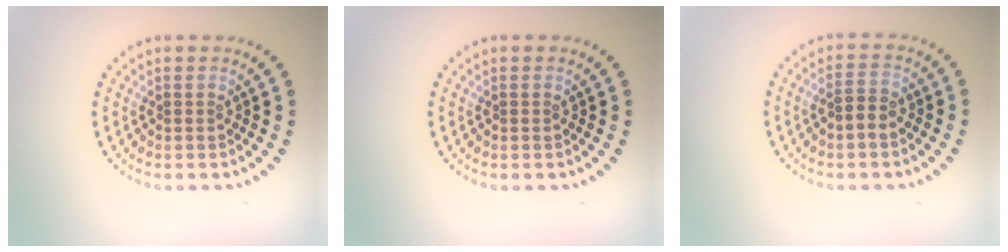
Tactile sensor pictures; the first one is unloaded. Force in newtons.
{"total": 0.0}
{"total": 1.9, "press": 1.8, "slide": 0.5}